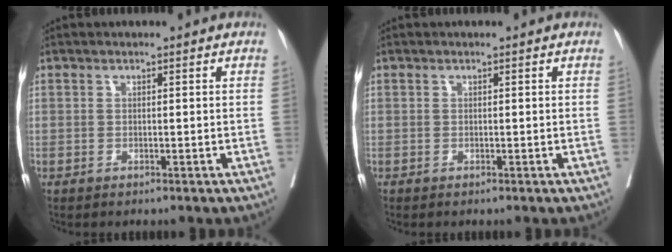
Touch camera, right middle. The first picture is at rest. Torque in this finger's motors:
{"motor_torque": [-0.99, -0.84, 0.02, 0.01]}